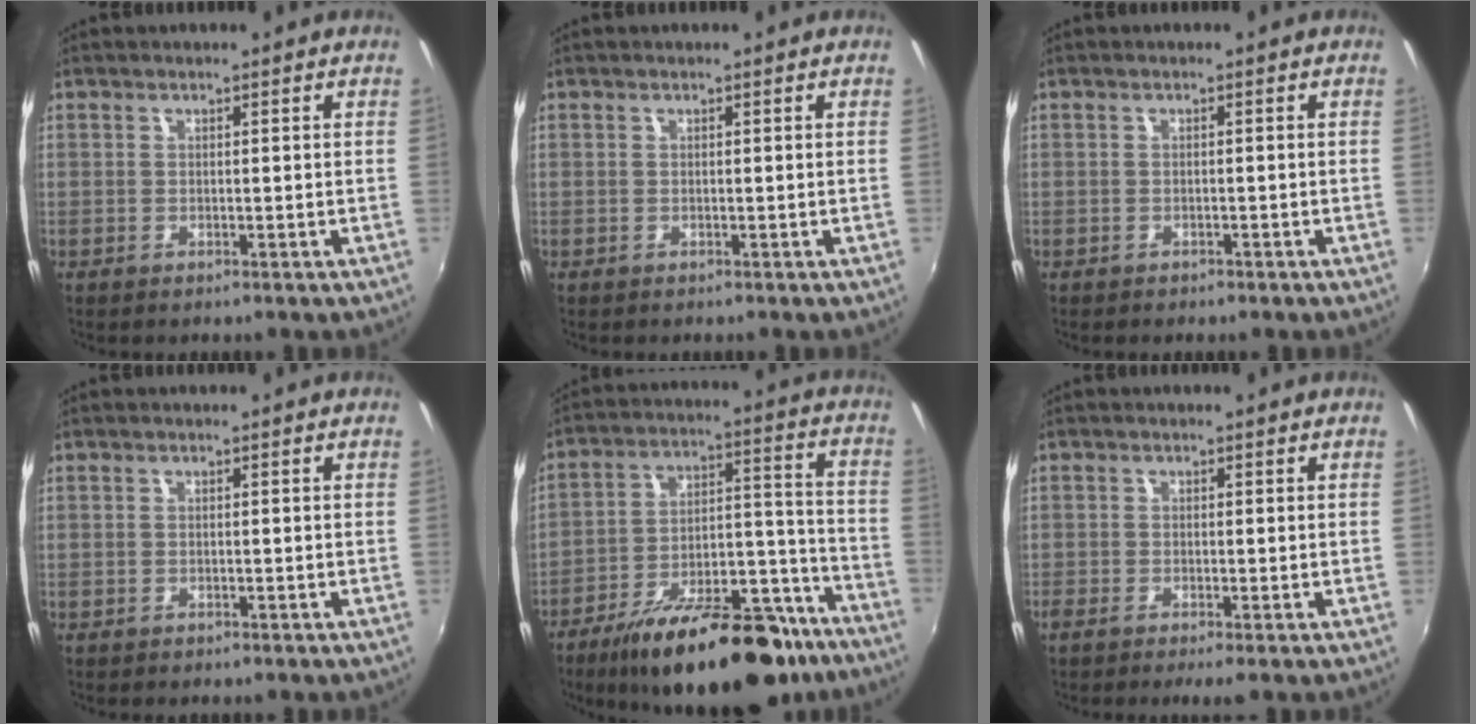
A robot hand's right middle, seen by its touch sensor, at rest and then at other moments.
{"total": 0.0}
{"total": 1.3, "force": [-1.0, 0.6, 0.4], "torque": [-0.011, -0.002, -0.014]}
{"total": 0.8, "force": [-0.7, 0.4, 0.3], "torque": [-0.009, 0.000, -0.010]}
{"total": 26.8, "force": [-19.5, 10.1, 15.4], "torque": [-0.236, 0.011, -0.276]}
{"total": 2.2, "force": [-1.7, 0.0, 1.4], "torque": [-0.033, -0.009, -0.032]}